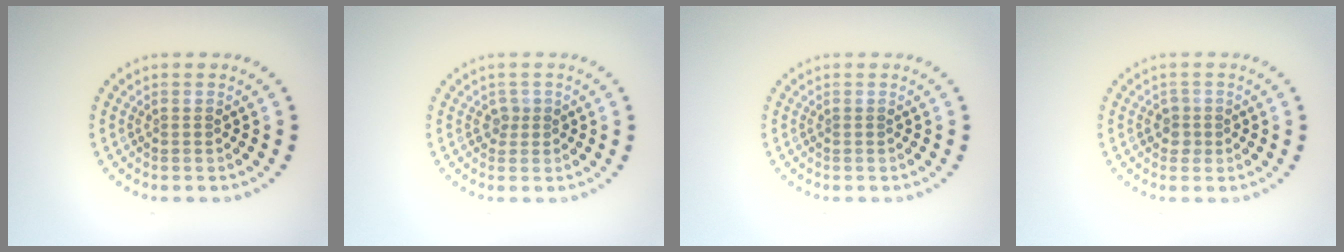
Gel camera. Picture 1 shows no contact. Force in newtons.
{"total": 1.1, "press": 0.8, "slide": 0.8}
{"total": 0.0}
{"total": 1.4, "press": 1.2, "slide": 0.8}